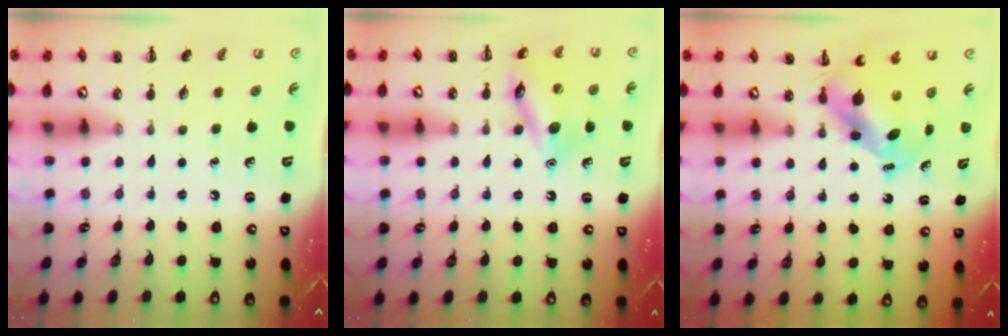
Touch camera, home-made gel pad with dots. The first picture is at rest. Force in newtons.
{"total": 13.6, "press": 13.5, "slide": 2.0}
{"total": 5.1, "press": 5.0, "slide": 0.9}